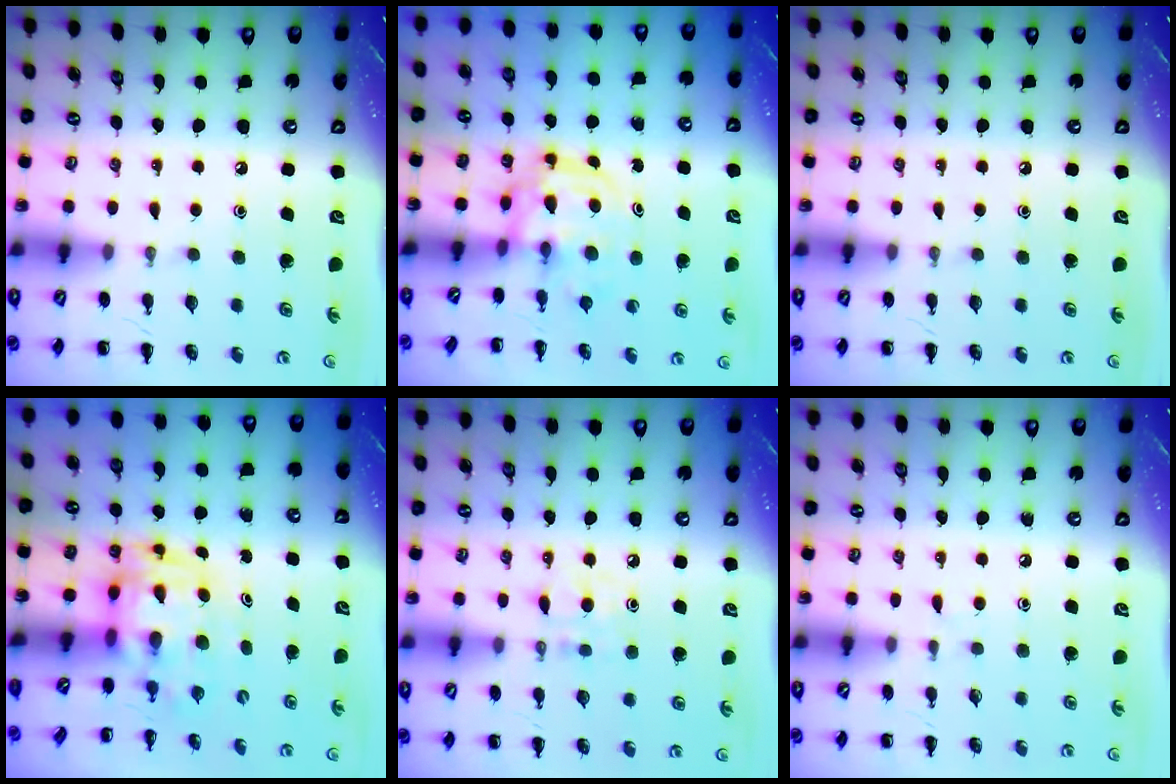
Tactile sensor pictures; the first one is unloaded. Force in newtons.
{"total": 3.1, "press": 3.1, "slide": 0.4}
{"total": 0.0}
{"total": 3.0, "press": 3.0, "slide": 0.6}
{"total": 7.4, "press": 7.2, "slide": 1.8}
{"total": 2.5, "press": 2.1, "slide": 1.3}